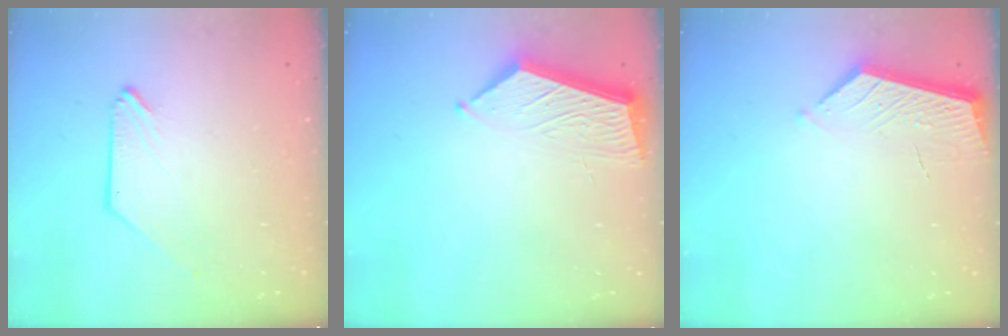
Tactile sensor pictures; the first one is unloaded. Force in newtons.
{"total": 7.5, "press": 7.5, "slide": 0.8}
{"total": 3.7, "press": 3.7, "slide": 0.4}